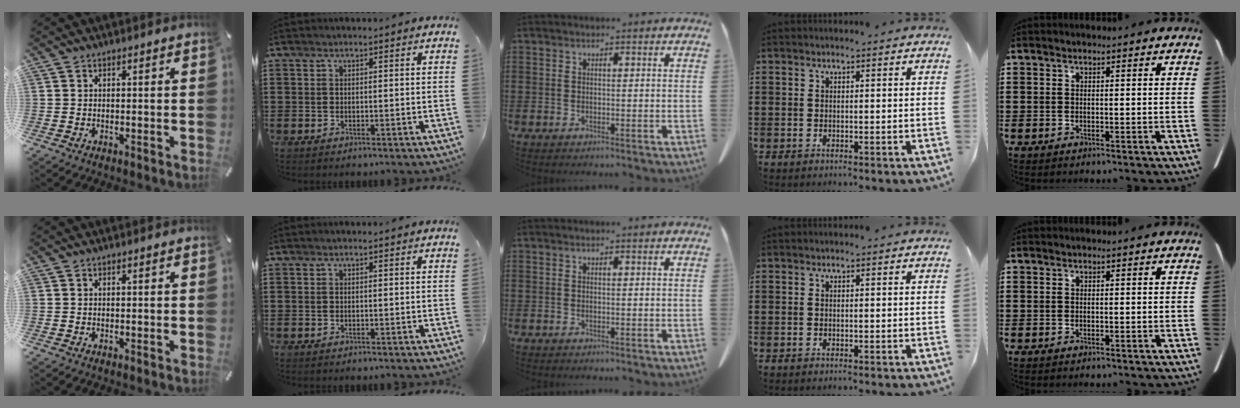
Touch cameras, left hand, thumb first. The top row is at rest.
{}